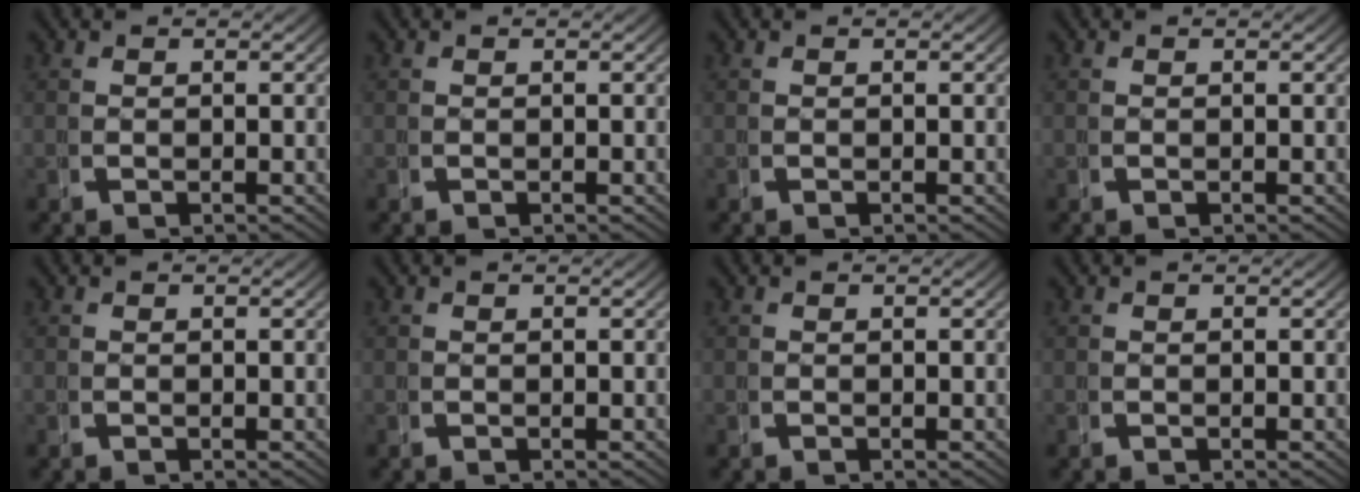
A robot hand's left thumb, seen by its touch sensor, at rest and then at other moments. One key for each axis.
{"total": 0.0}
{"total": 0.0}
{"total": 0.0}
{"total": 0.6, "fx": 0.2, "fy": -0.5, "fz": -0.2, "tx": 0.006, "ty": -0.001, "tz": 0.006}
{"total": 0.0}
{"total": 0.0}
{"total": 0.0}